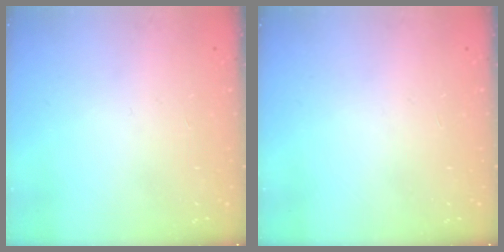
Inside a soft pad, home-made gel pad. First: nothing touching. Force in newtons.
{"total": 0.0}